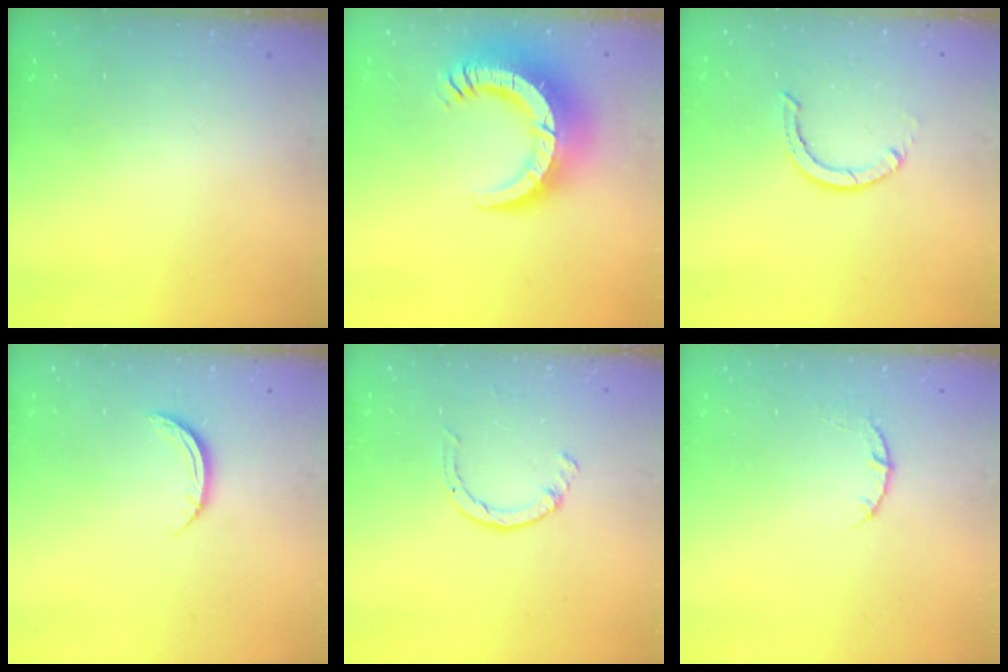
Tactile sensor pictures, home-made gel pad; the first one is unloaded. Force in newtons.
{"total": 15.0, "press": 14.9, "slide": 1.6}
{"total": 3.4, "press": 3.4, "slide": 0.3}
{"total": 6.1, "press": 6.1, "slide": 0.5}
{"total": 2.6, "press": 2.6, "slide": 0.4}
{"total": 3.8, "press": 3.8, "slide": 0.5}